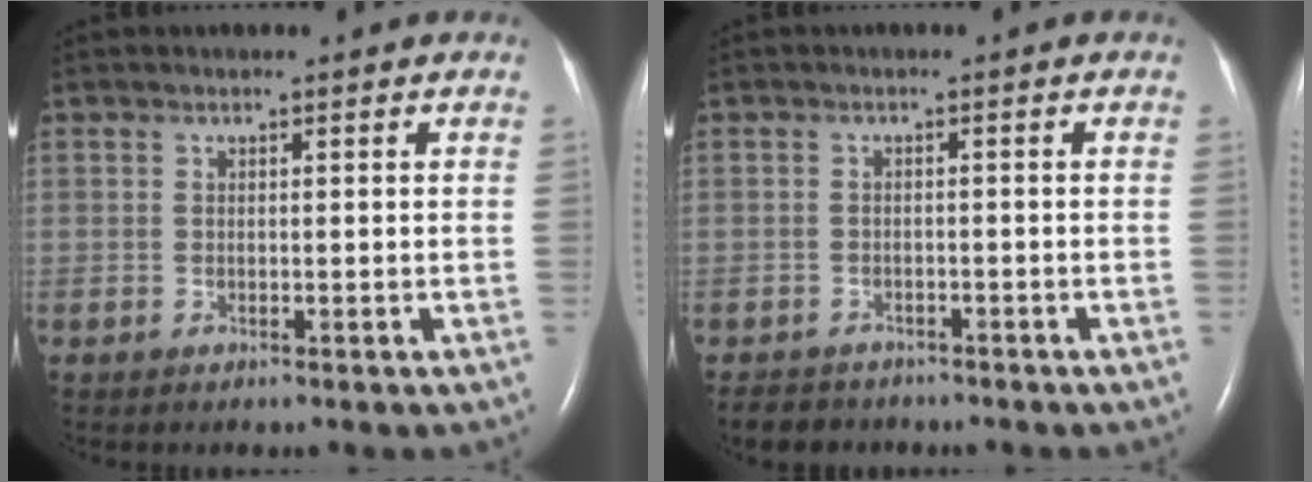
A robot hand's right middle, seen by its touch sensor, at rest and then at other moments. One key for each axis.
{"total": 4.2, "fx": -3.6, "fy": 2.0, "fz": 0.4, "tx": -0.011, "ty": -0.001, "tz": -0.052}